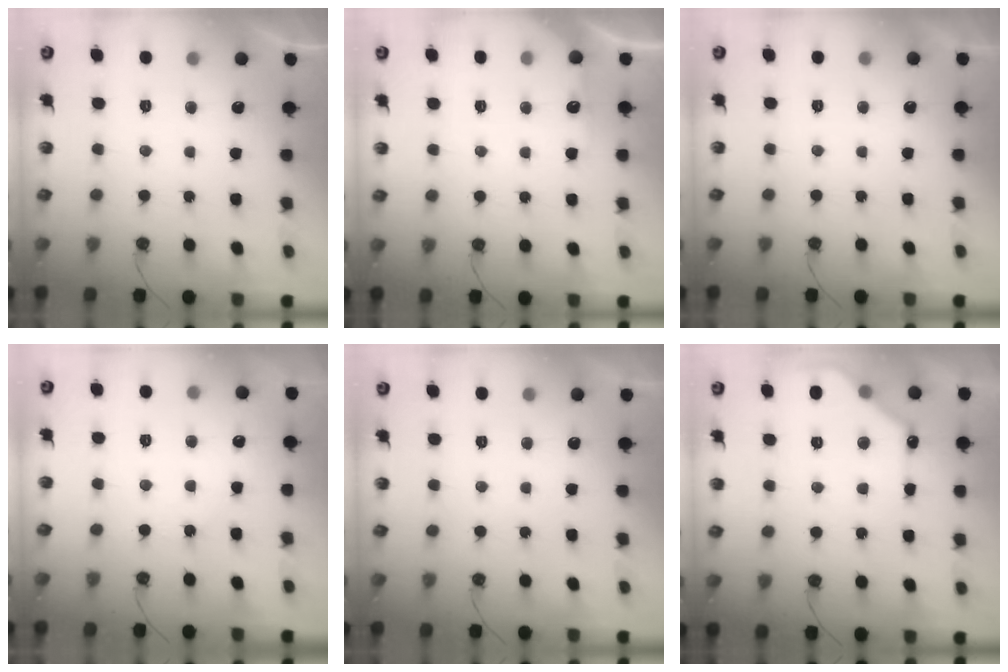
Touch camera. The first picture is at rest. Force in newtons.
{"total": 4.2, "press": 4.2, "slide": 0.6}
{"total": 0.0}
{"total": 3.0, "press": 2.9, "slide": 0.5}
{"total": 0.0}
{"total": 12.1, "press": 12.1, "slide": 0.7}